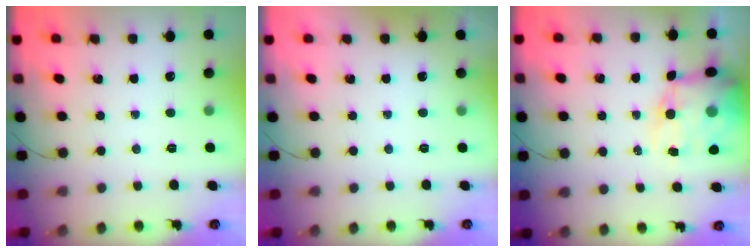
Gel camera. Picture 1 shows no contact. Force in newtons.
{"total": 1.9, "press": 1.9, "slide": 0.3}
{"total": 14.2, "press": 13.8, "slide": 3.5}